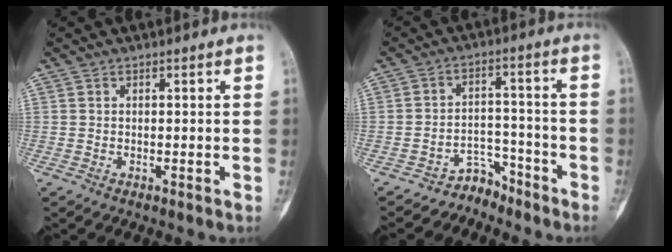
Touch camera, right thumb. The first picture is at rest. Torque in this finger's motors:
{"motor_torque": [-0.30, -0.33, 0.33, -0.18, 0.03]}